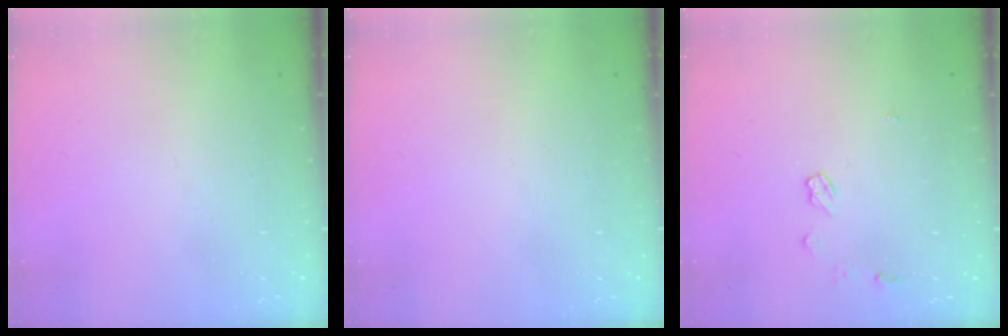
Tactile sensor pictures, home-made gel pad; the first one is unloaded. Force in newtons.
{"total": 0.0}
{"total": 4.9, "press": 4.9, "slide": 0.5}